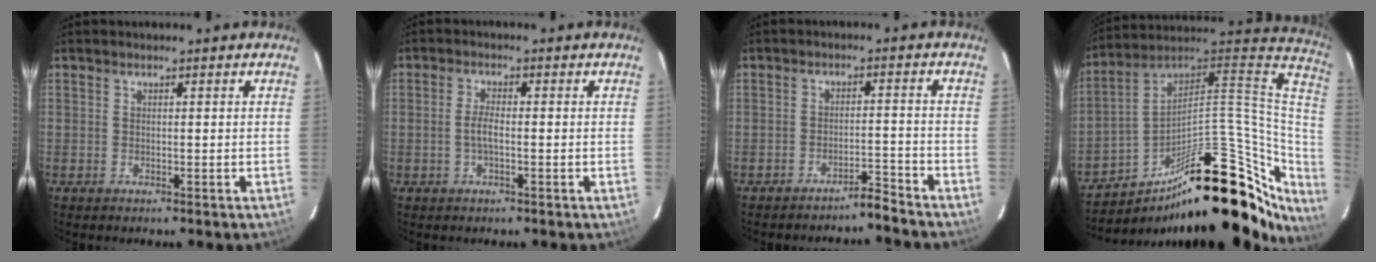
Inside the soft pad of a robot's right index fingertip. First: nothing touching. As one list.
[{"total": 2.6, "force": [-0.6, 0.6, 2.5], "torque": [-0.051, 0.000, -0.011]}, {"total": 3.7, "force": [-3.7, -0.5, 0.5], "torque": [-0.015, 0.010, -0.053]}, {"total": 32.2, "force": [-13.8, 13.4, 25.9], "torque": [-0.382, 0.034, -0.203]}]